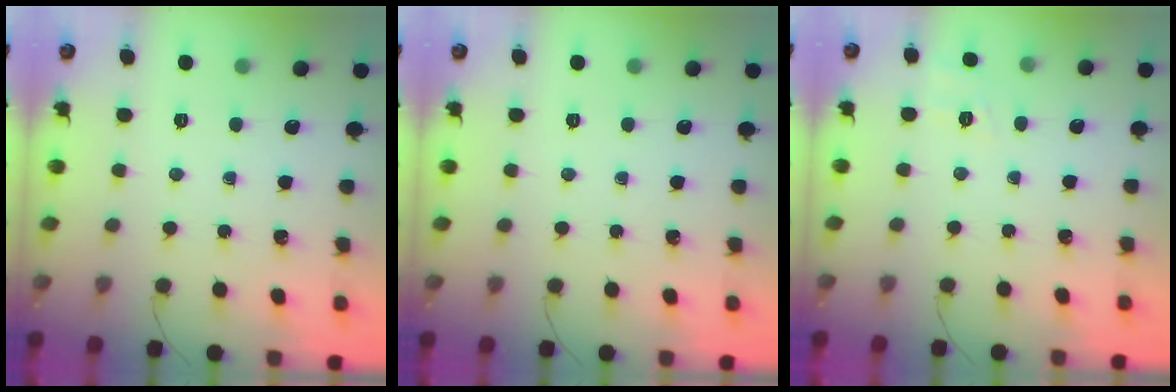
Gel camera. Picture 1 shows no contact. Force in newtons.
{"total": 0.0}
{"total": 8.2, "press": 7.8, "slide": 2.3}